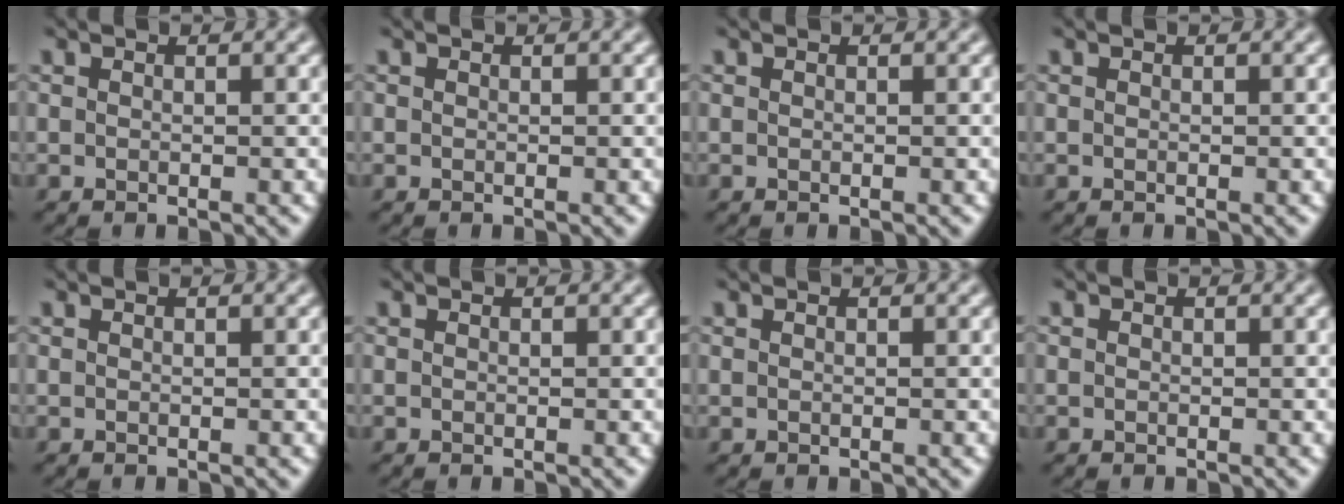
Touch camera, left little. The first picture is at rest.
{"total": 0.0}
{"total": 0.0}
{"total": 0.0}
{"total": 0.0}
{"total": 0.0}
{"total": 0.0}
{"total": 0.7, "force": [0.0, 0.7, 0.0], "torque": [0.007, -0.001, -0.004]}